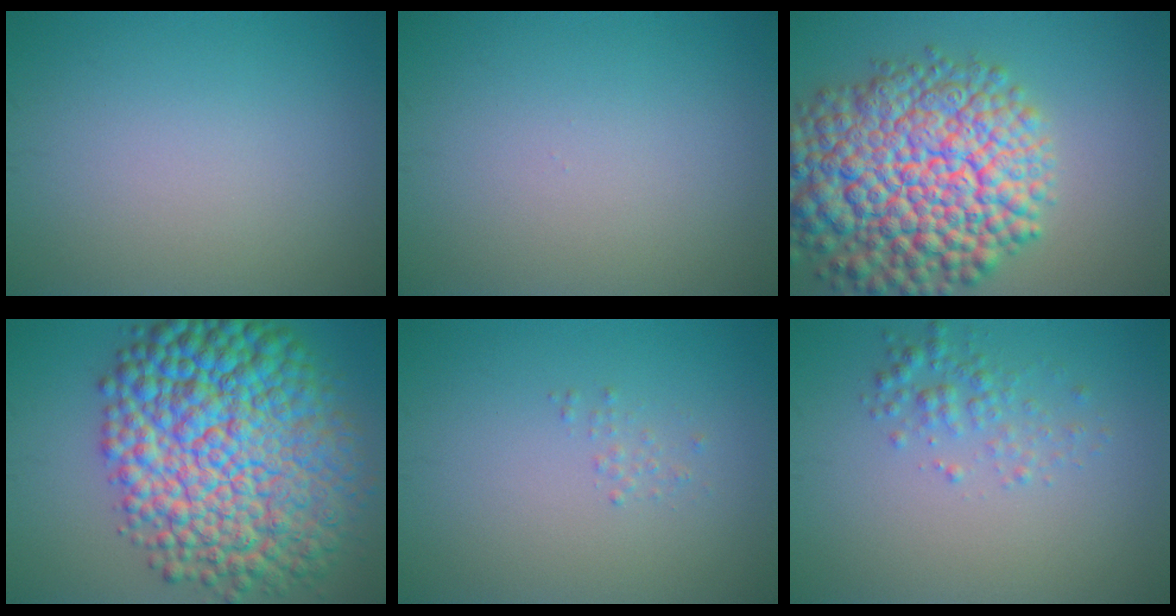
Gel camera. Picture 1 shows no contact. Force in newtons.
{"total": 0.0}
{"total": 14.4, "press": 14.4, "slide": 0.7}
{"total": 16.3, "press": 16.3, "slide": 0.0}
{"total": 0.6, "press": 0.6, "slide": 0.1}
{"total": 2.0, "press": 2.0, "slide": 0.1}